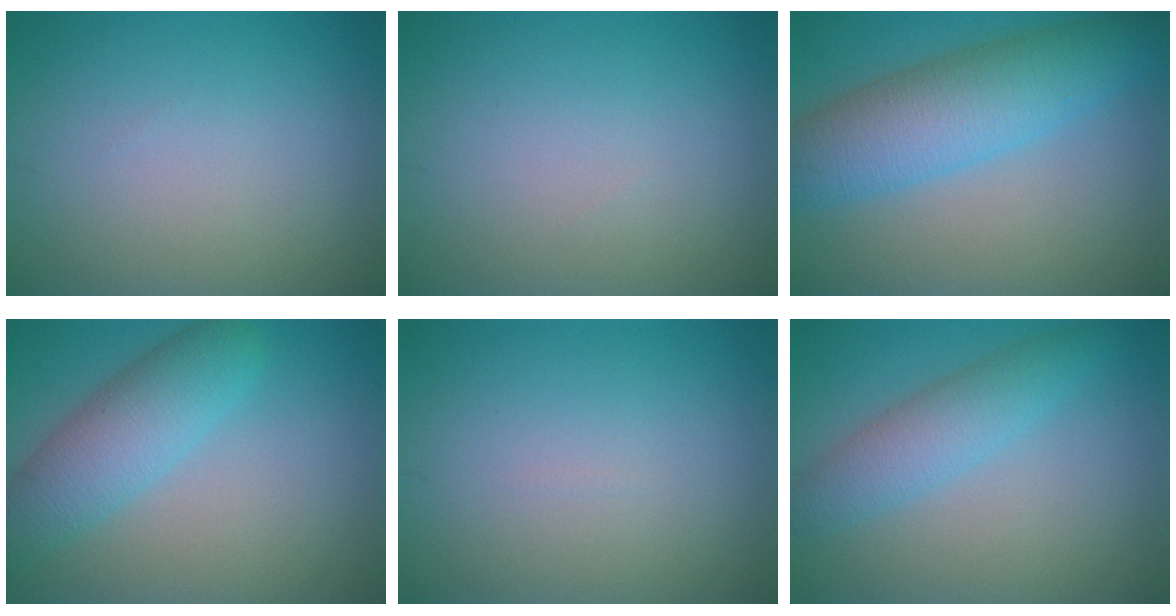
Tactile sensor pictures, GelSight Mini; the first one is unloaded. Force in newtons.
{"total": 0.0}
{"total": 7.3, "press": 7.3, "slide": 0.2}
{"total": 4.9, "press": 4.9, "slide": 0.2}
{"total": 0.0}
{"total": 3.5, "press": 3.5, "slide": 0.1}